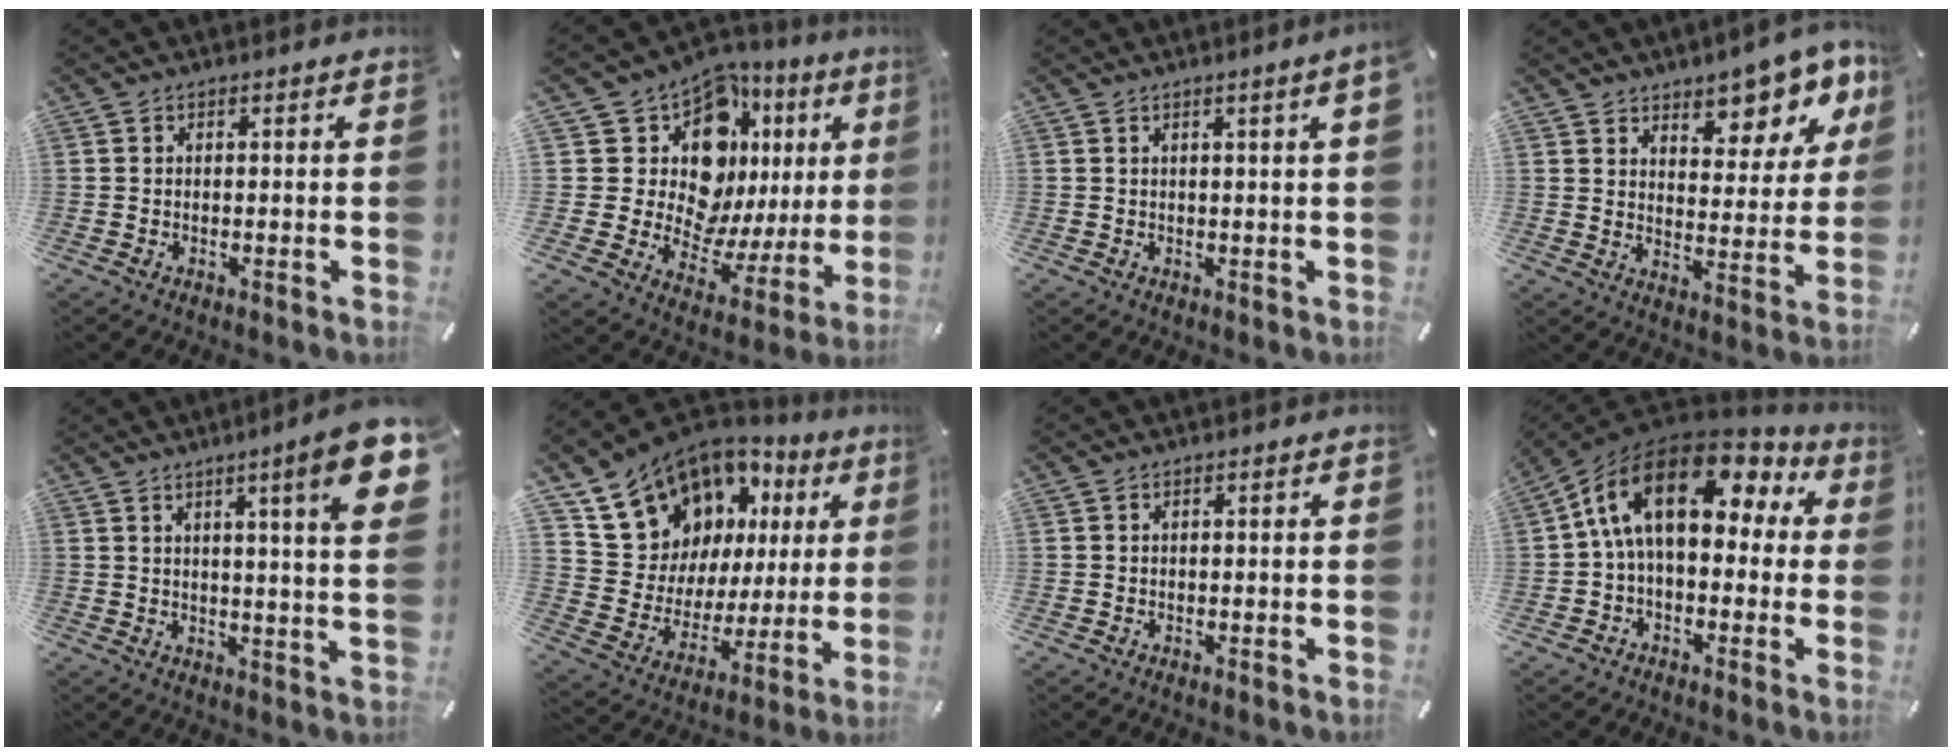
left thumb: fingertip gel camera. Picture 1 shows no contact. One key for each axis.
{"total": 15.9, "fx": 7.3, "fy": 10.9, "fz": 8.9, "tx": -0.141, "ty": -0.071, "tz": 0.137}
{"total": 2.4, "fx": 1.0, "fy": -0.1, "fz": 2.2, "tx": -0.041, "ty": -0.002, "tz": 0.016}
{"total": 9.5, "fx": 7.8, "fy": 4.5, "fz": 3.0, "tx": -0.024, "ty": -0.077, "tz": 0.132}
{"total": 12.7, "fx": 5.6, "fy": 0.7, "fz": 11.4, "tx": -0.170, "ty": -0.028, "tz": 0.082}
{"total": 16.6, "fx": 11.3, "fy": 11.2, "fz": 4.8, "tx": -0.096, "ty": -0.093, "tz": 0.223}
{"total": 0.0}
{"total": 16.1, "fx": 4.7, "fy": 9.3, "fz": 12.3, "tx": -0.235, "ty": -0.011, "tz": 0.078}